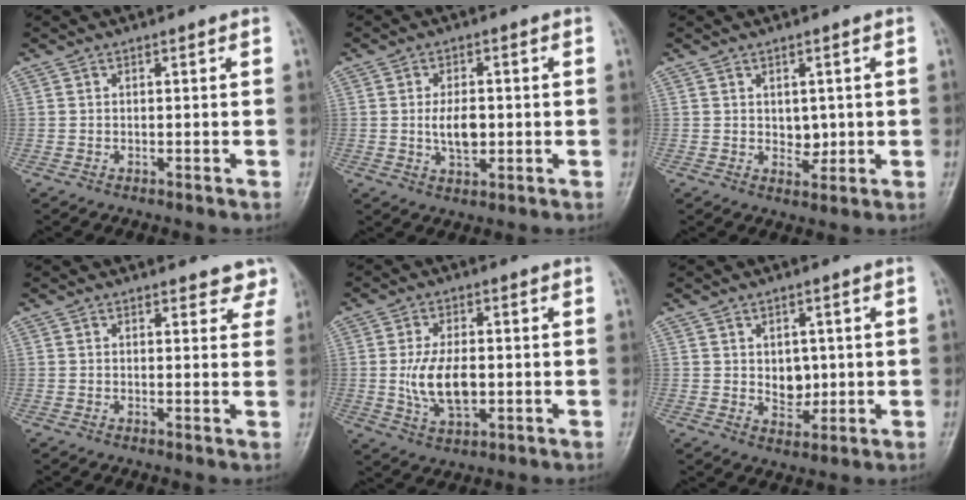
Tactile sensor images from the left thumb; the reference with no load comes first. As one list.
[{"total": 5.8, "force": [-0.2, 3.2, 4.8], "torque": [-0.078, -0.002, -0.003]}, {"total": 3.6, "force": [0.4, 2.6, 2.4], "torque": [-0.017, -0.007, 0.011]}, {"total": 4.0, "force": [3.5, 1.8, 0.9], "torque": [0.024, -0.017, 0.025]}, {"total": 9.3, "force": [-0.6, 5.0, 7.8], "torque": [-0.140, -0.005, -0.006]}, {"total": 5.3, "force": [0.5, 3.9, 3.5], "torque": [-0.026, -0.008, 0.016]}]